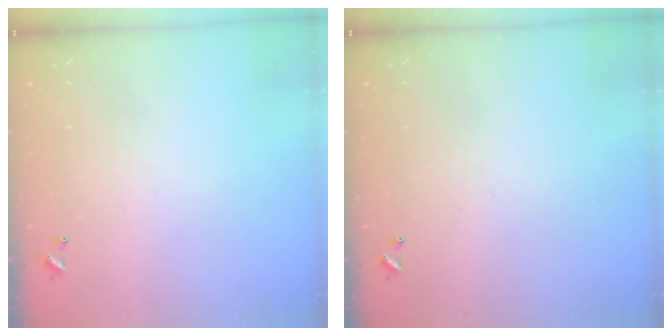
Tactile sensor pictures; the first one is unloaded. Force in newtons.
{"total": 0.0}